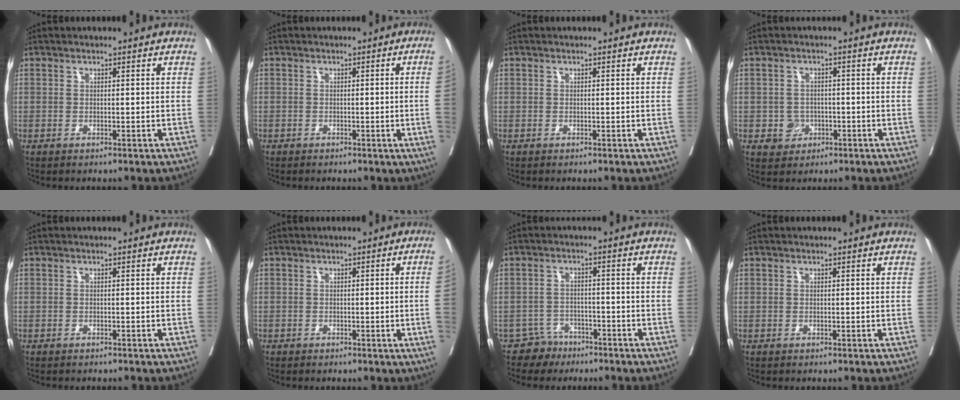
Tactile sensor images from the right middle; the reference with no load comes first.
{"total": 3.0, "force": [-0.5, -1.1, 2.7], "torque": [-0.034, -0.005, -0.008]}
{"total": 0.0}
{"total": 3.1, "force": [-1.0, 2.8, 0.8], "torque": [-0.004, 0.008, -0.010]}
{"total": 1.8, "force": [-1.6, 0.5, 0.6], "torque": [-0.013, -0.004, -0.020]}
{"total": 3.1, "force": [-0.5, -0.9, 2.9], "torque": [-0.036, -0.006, -0.006]}
{"total": 3.5, "force": [-2.7, 2.1, -0.7], "torque": [0.011, 0.008, -0.045]}
{"total": 0.0}